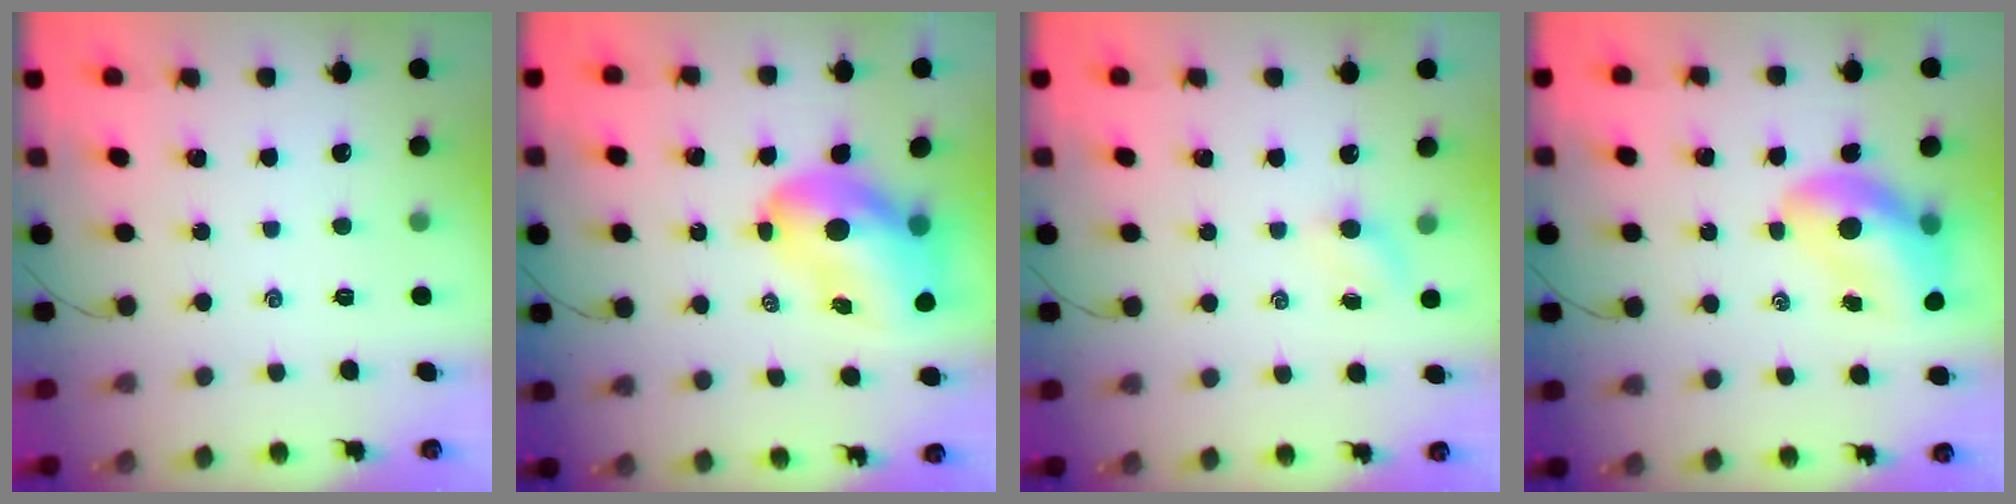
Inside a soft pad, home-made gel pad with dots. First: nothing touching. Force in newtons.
{"total": 10.4, "press": 10.0, "slide": 3.1}
{"total": 3.5, "press": 3.5, "slide": 0.8}
{"total": 12.1, "press": 11.6, "slide": 3.3}